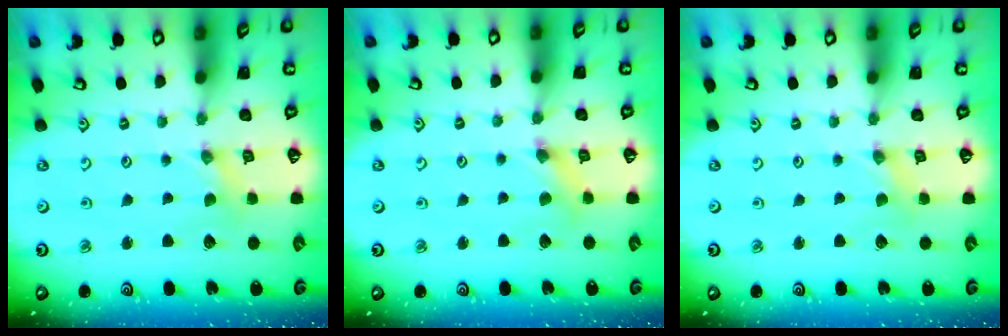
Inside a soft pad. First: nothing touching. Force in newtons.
{"total": 2.4, "press": 2.4, "slide": 0.4}
{"total": 0.0}